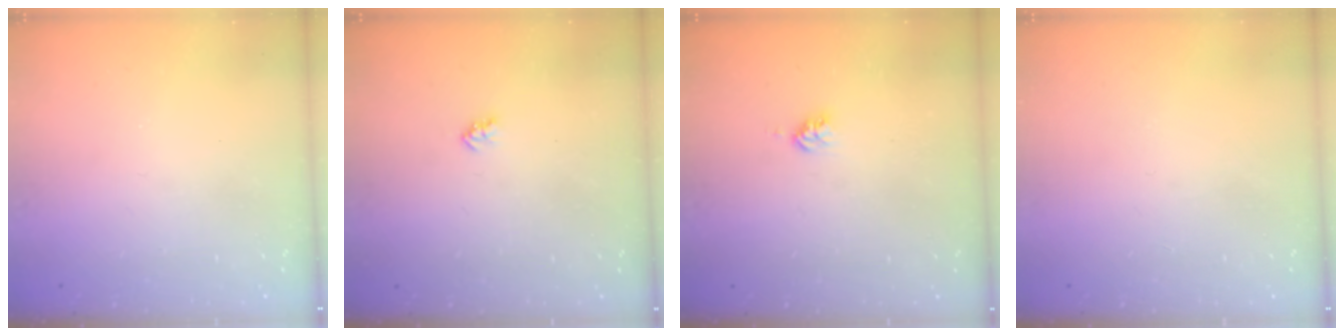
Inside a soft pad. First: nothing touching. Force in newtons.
{"total": 2.0, "press": 2.0, "slide": 0.3}
{"total": 2.8, "press": 2.8, "slide": 0.2}
{"total": 0.0}